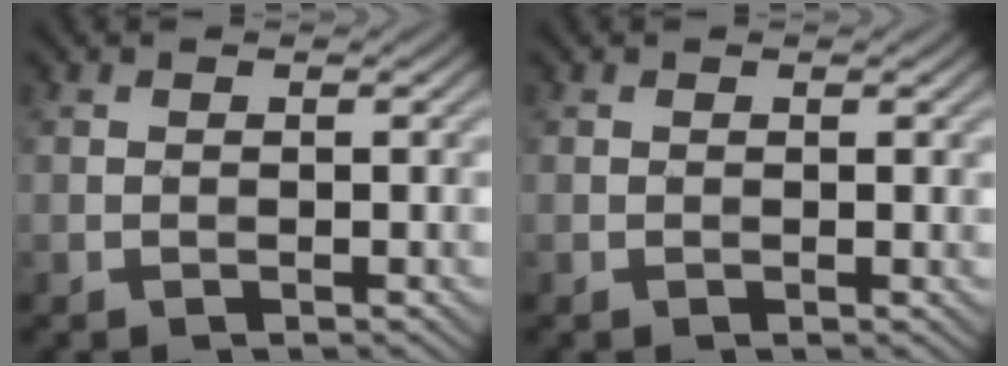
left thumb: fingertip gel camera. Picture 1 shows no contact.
{"total": 0.7, "force": [0.4, 0.3, 0.5], "torque": [-0.005, 0.000, 0.009]}